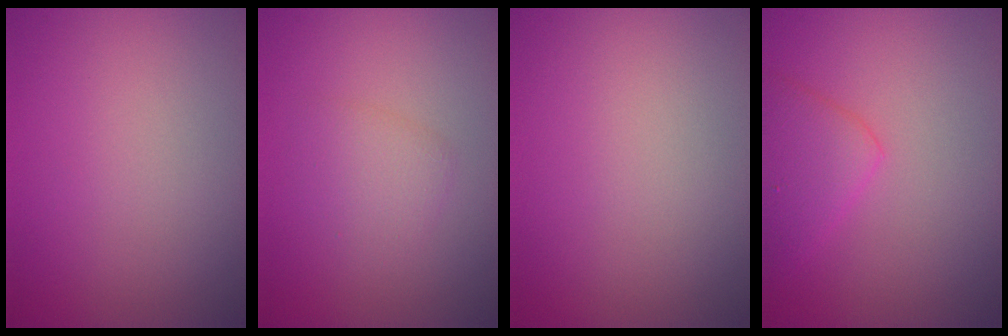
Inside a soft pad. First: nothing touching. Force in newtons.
{"total": 1.8, "press": 1.8, "slide": 0.1}
{"total": 0.0}
{"total": 2.8, "press": 2.8, "slide": 0.2}